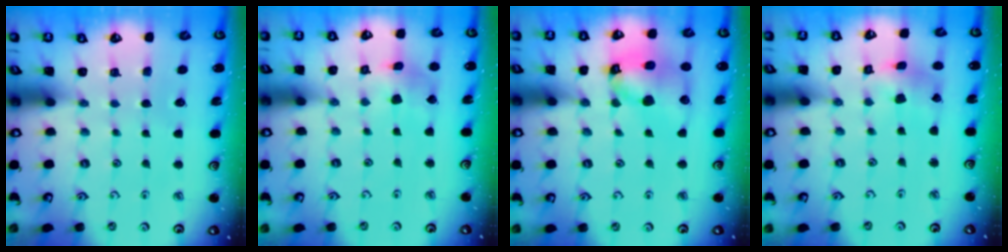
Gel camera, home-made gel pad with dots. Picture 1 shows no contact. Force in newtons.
{"total": 6.9, "press": 6.9, "slide": 0.7}
{"total": 14.4, "press": 14.3, "slide": 1.8}
{"total": 4.6, "press": 4.6, "slide": 0.7}